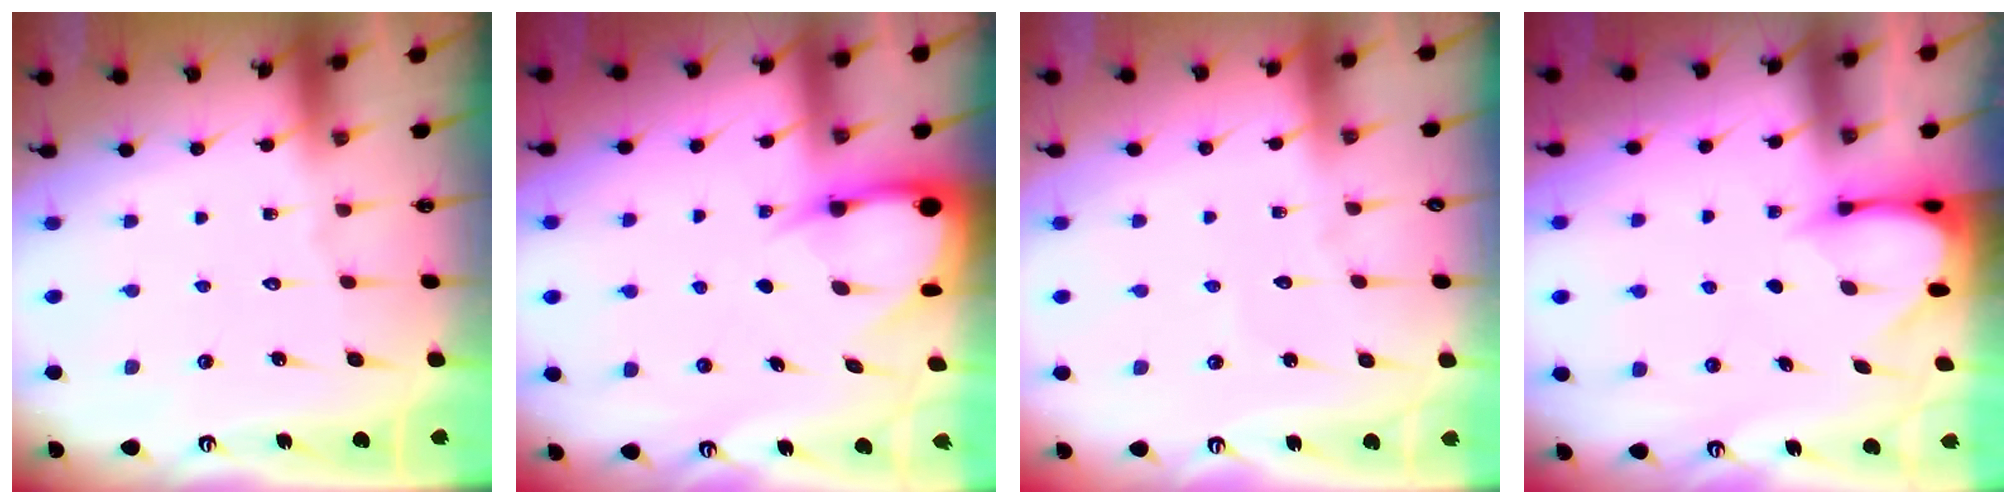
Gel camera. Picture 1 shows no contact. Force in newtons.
{"total": 5.0, "press": 4.9, "slide": 0.6}
{"total": 2.0, "press": 2.0, "slide": 0.1}
{"total": 3.4, "press": 3.3, "slide": 0.3}